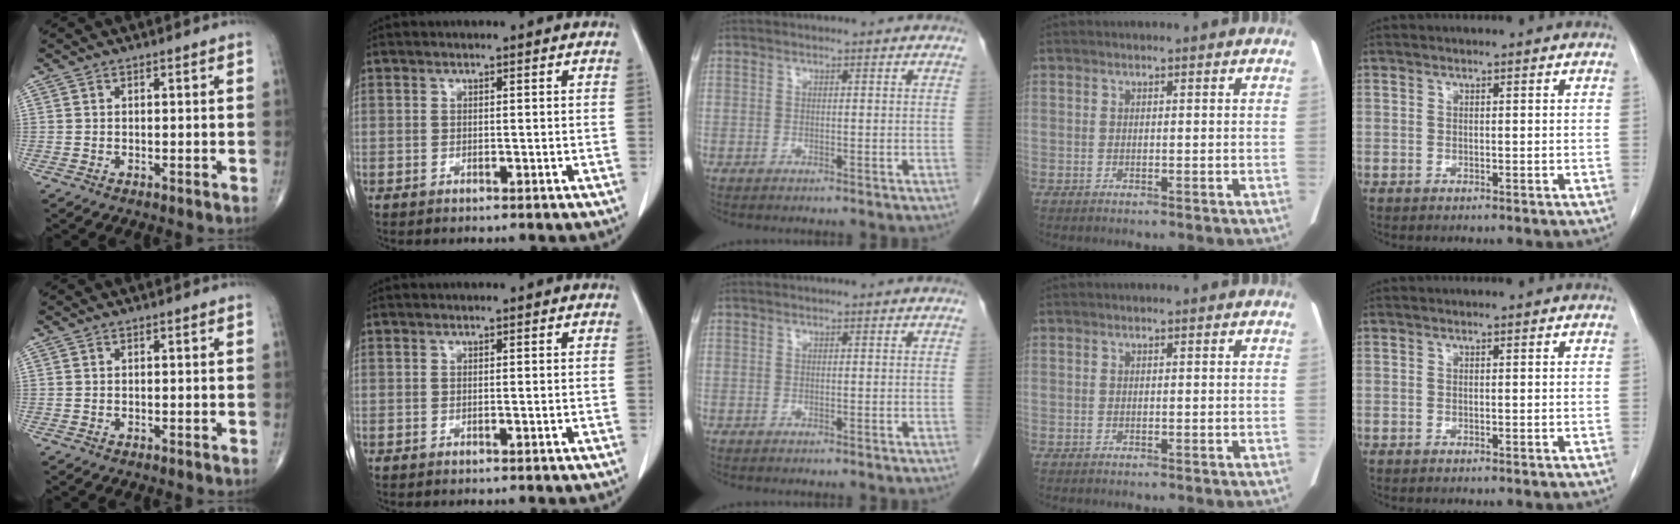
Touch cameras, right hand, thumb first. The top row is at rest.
{}